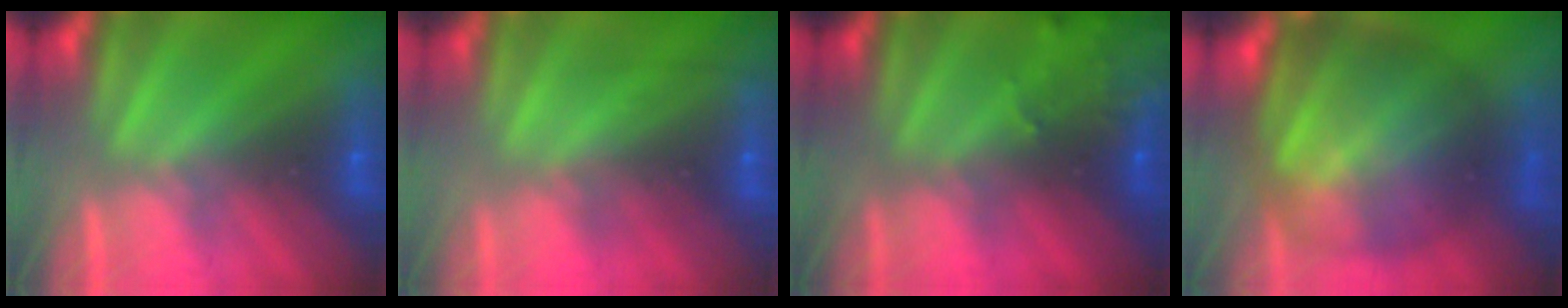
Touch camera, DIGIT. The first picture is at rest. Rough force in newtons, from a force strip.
{"total": 2.4}
{"total": 7.0}
{"total": 8.1}